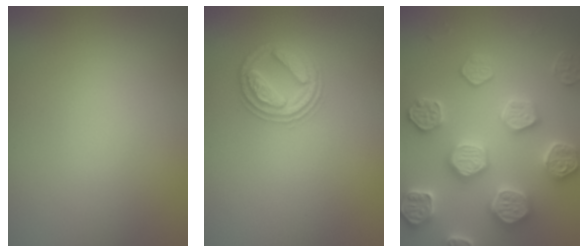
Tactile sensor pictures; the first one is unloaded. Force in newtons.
{"total": 2.9, "press": 2.9, "slide": 0.4}
{"total": 6.3, "press": 6.2, "slide": 1.5}